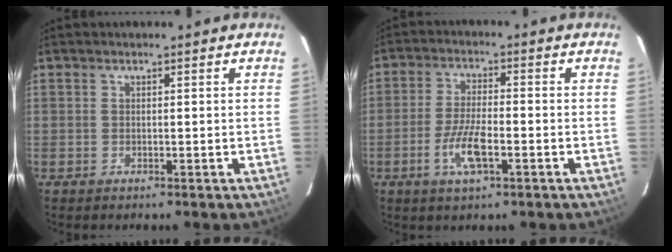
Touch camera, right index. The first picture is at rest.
{"total": 7.1, "force": [-2.9, 1.9, 6.2], "torque": [-0.132, -0.004, -0.057]}